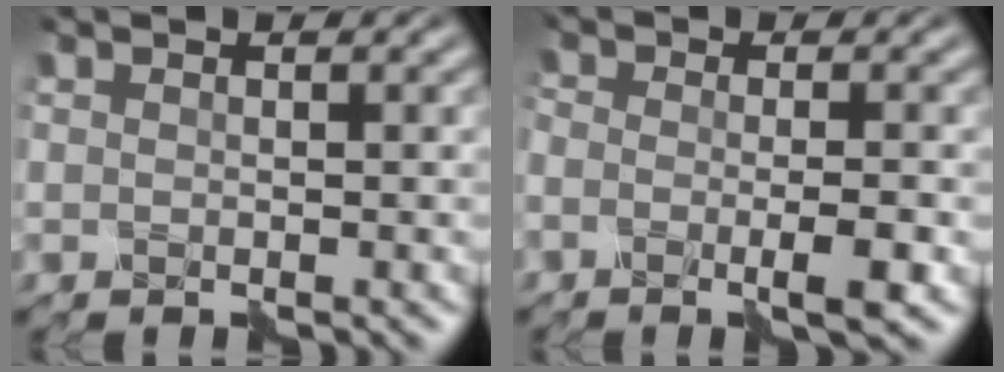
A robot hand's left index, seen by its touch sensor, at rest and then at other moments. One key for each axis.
{"total": 3.2, "fx": -1.8, "fy": 0.9, "fz": 2.6, "tx": -0.047, "ty": -0.007, "tz": -0.038}